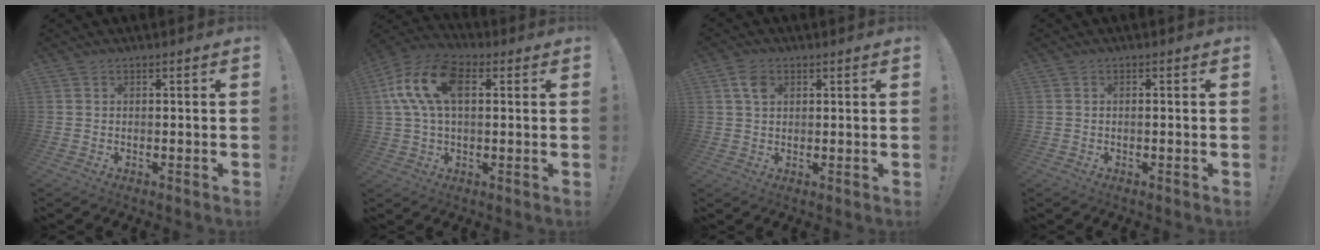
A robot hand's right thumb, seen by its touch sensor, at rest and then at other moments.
{"total": 15.4, "force": [3.9, 8.9, 11.9], "torque": [-0.244, 0.011, 0.073]}
{"total": 4.7, "force": [2.0, 3.3, 2.8], "torque": [-0.046, -0.001, 0.037]}
{"total": 0.7, "force": [-0.4, -0.1, 0.6], "torque": [-0.015, 0.001, -0.006]}